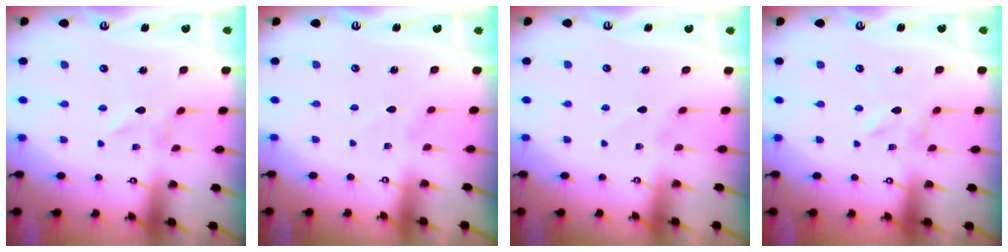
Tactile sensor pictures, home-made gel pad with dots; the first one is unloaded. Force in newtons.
{"total": 1.3, "press": 1.3, "slide": 0.1}
{"total": 1.6, "press": 1.6, "slide": 0.5}
{"total": 1.2, "press": 1.2, "slide": 0.3}